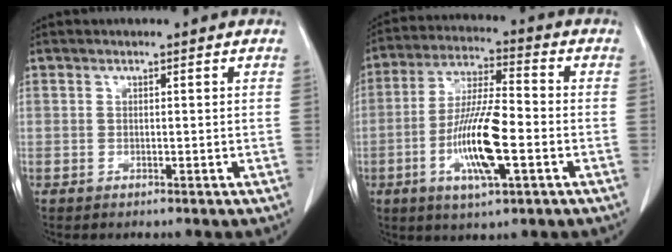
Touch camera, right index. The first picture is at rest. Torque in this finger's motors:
{"motor_torque": [1.59, -0.40, 0.35, 0.13]}